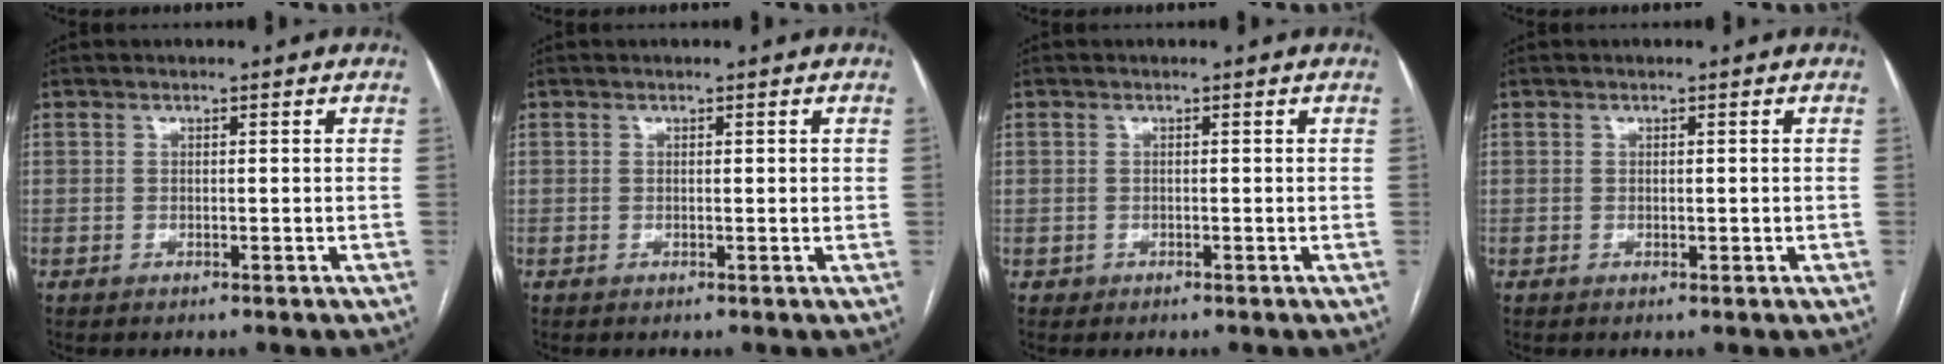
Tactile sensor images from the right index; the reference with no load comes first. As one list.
[{"total": 0.8, "force": [0.3, 0.2, 0.7], "torque": [-0.010, 0.002, 0.003]}, {"total": 0.8, "force": [-0.1, 0.8, 0.0], "torque": [0.006, 0.006, -0.005]}, {"total": 0.7, "force": [-0.1, 0.4, 0.6], "torque": [-0.008, -0.002, 0.001]}]